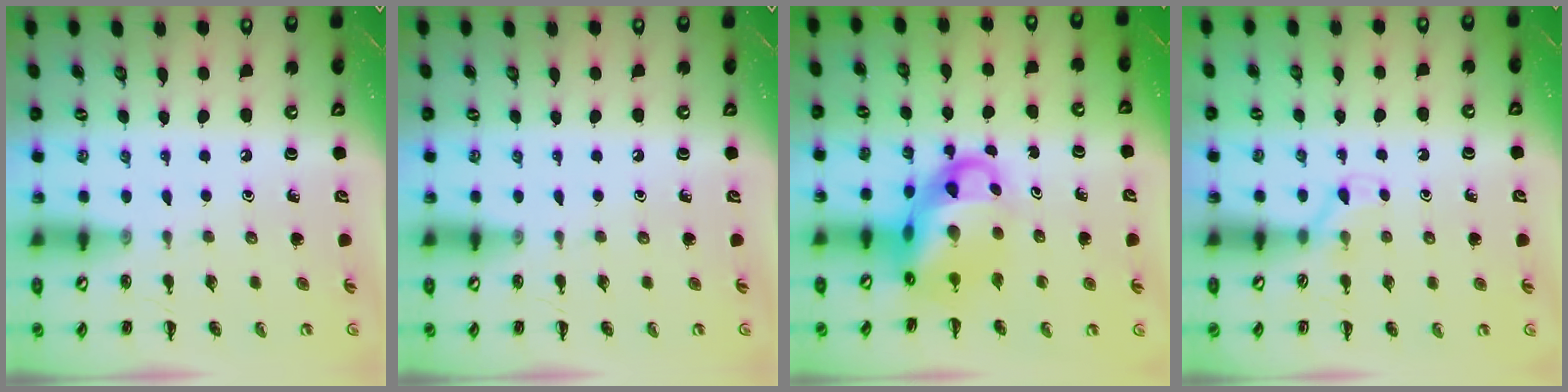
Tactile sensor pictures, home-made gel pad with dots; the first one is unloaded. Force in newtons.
{"total": 0.0}
{"total": 11.0, "press": 10.6, "slide": 2.8}
{"total": 3.8, "press": 3.6, "slide": 1.3}